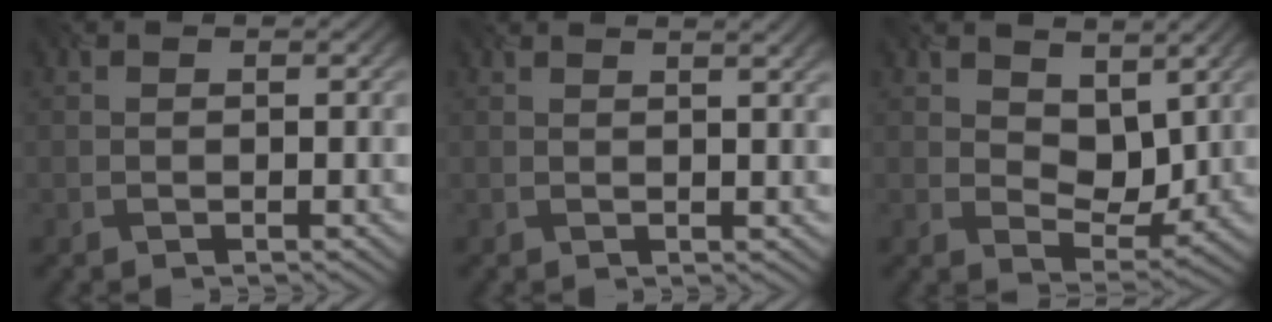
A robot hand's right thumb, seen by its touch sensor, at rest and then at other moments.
{"total": 3.0, "force": [1.5, 0.9, 2.5], "torque": [-0.021, 0.016, 0.008]}
{"total": 6.0, "force": [3.2, 3.8, 3.3], "torque": [-0.073, -0.004, 0.060]}